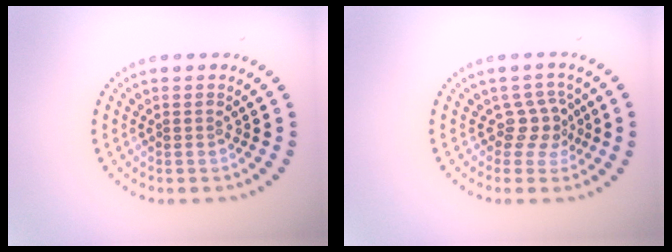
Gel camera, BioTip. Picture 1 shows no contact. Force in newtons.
{"total": 2.3, "press": 1.6, "slide": 1.7}